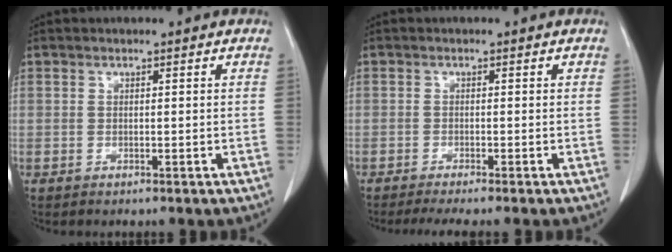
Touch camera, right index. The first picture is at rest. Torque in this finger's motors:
{"motor_torque": [0.44, -0.40, 0.16, 0.05]}